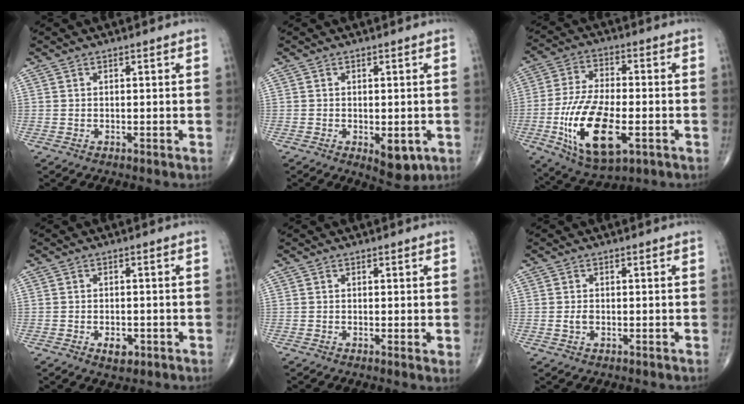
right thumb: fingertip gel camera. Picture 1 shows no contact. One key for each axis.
{"total": 5.3, "fx": -1.6, "fy": 2.6, "fz": 4.3, "tx": -0.045, "ty": -0.007, "tz": -0.014}
{"total": 17.8, "fx": -5.1, "fy": 8.1, "fz": 15.0, "tx": -0.289, "ty": 0.003, "tz": -0.080}
{"total": 3.1, "fx": -1.3, "fy": 1.8, "fz": 2.1, "tx": -0.025, "ty": 0.002, "tz": -0.015}
{"total": 1.4, "fx": 0.0, "fy": 0.3, "fz": 1.4, "tx": -0.025, "ty": -0.006, "tz": -0.004}
{"total": 1.7, "fx": -0.3, "fy": 1.1, "fz": 1.2, "tx": -0.025, "ty": 0.000, "tz": -0.005}